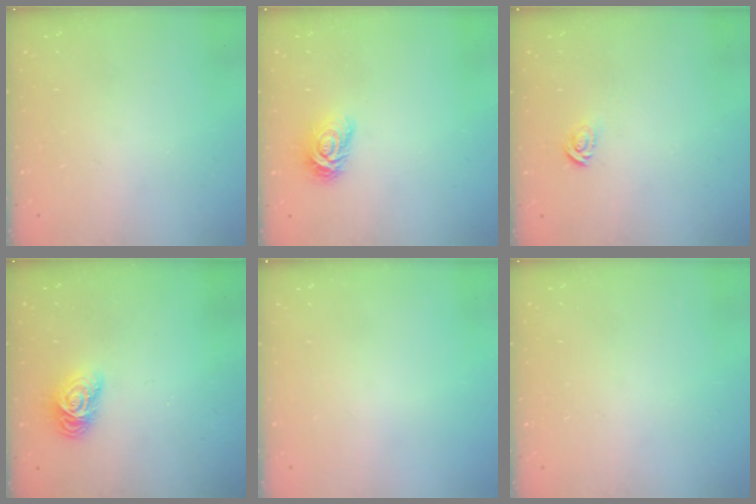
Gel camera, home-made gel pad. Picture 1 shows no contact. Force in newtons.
{"total": 7.6, "press": 7.6, "slide": 0.2}
{"total": 3.0, "press": 3.0, "slide": 0.1}
{"total": 8.4, "press": 8.3, "slide": 0.3}
{"total": 0.0}
{"total": 0.0}